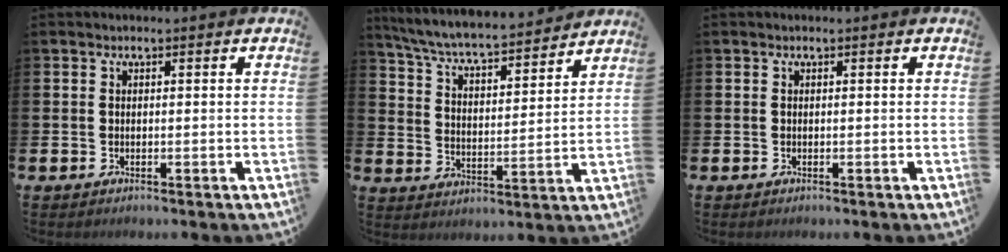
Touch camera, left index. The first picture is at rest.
{"total": 6.8, "force": [6.5, 0.6, 2.0], "torque": [-0.071, -0.050, 0.108]}
{"total": 0.0}